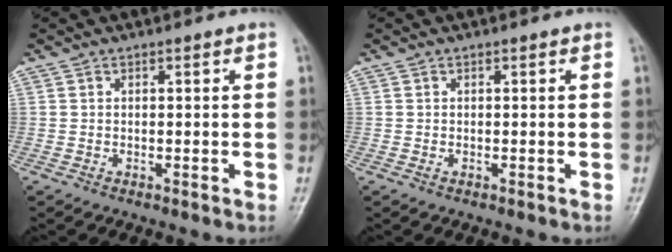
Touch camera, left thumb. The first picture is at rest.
{"total": 0.7, "force": [0.1, 0.3, 0.6], "torque": [-0.013, 0.002, 0.003]}